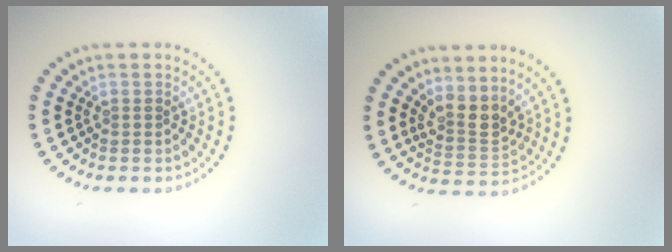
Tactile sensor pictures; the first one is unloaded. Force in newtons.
{"total": 2.9, "press": 2.3, "slide": 1.7}